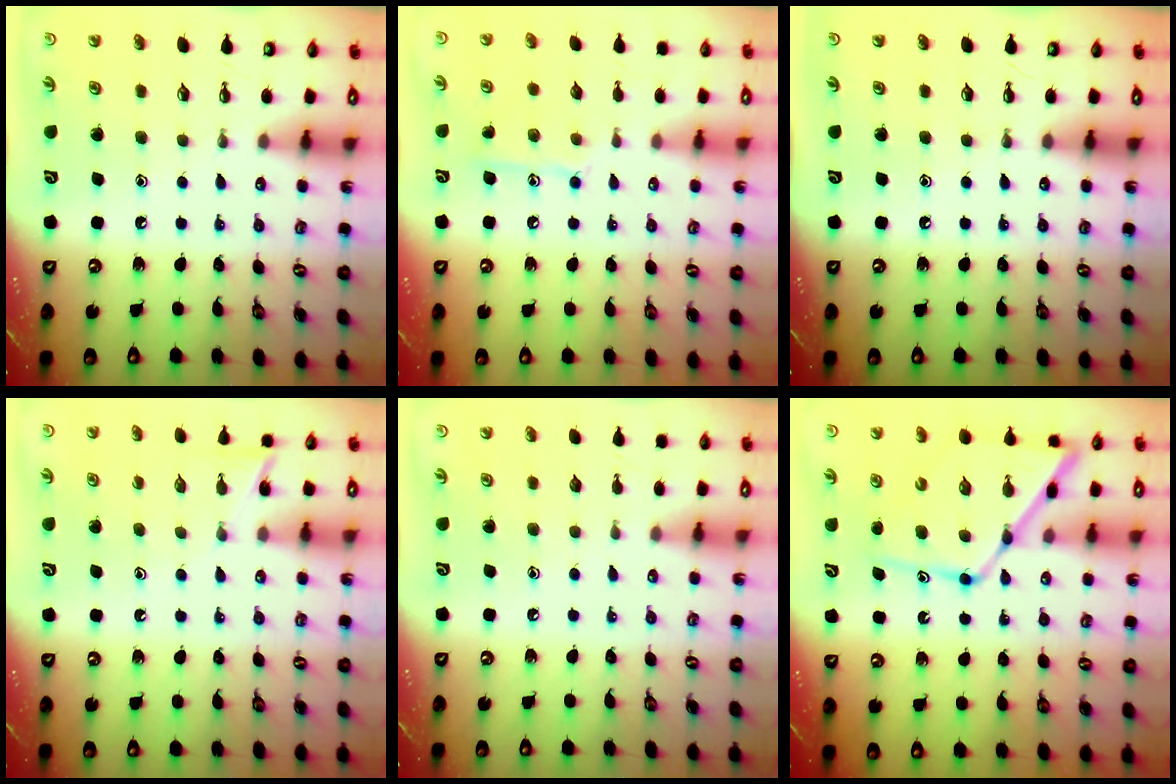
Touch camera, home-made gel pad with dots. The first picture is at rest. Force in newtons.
{"total": 9.0, "press": 9.0, "slide": 0.6}
{"total": 0.0}
{"total": 6.5, "press": 6.4, "slide": 0.4}
{"total": 0.0}
{"total": 14.1, "press": 14.1, "slide": 1.3}